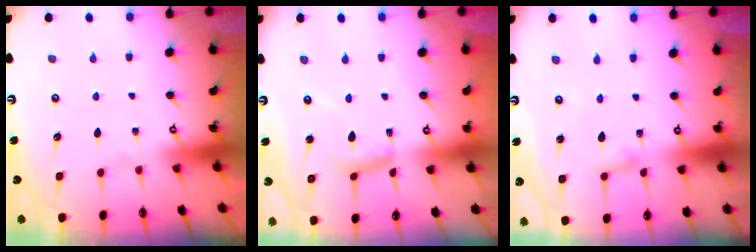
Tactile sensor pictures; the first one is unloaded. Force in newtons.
{"total": 8.5, "press": 8.5, "slide": 0.3}
{"total": 2.0, "press": 2.0, "slide": 0.2}